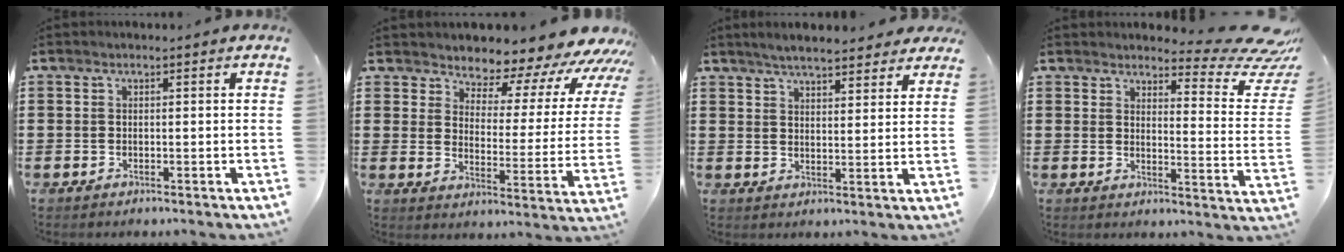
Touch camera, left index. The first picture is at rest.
{"total": 5.9, "force": [5.6, 1.5, 1.0], "torque": [-0.037, -0.056, 0.091]}
{"total": 4.7, "force": [4.4, 0.6, 1.6], "torque": [-0.044, -0.008, 0.080]}
{"total": 6.8, "force": [5.6, 1.4, 3.6], "torque": [-0.054, -0.047, 0.092]}